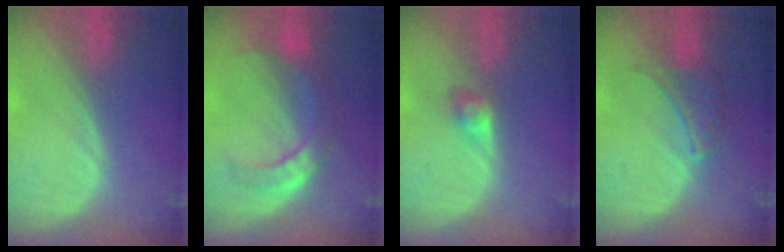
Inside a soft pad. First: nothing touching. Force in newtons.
{"total": 7.4, "press": 7.2, "slide": 1.8}
{"total": 2.7, "press": 2.5, "slide": 1.0}
{"total": 5.1, "press": 5.1, "slide": 0.5}